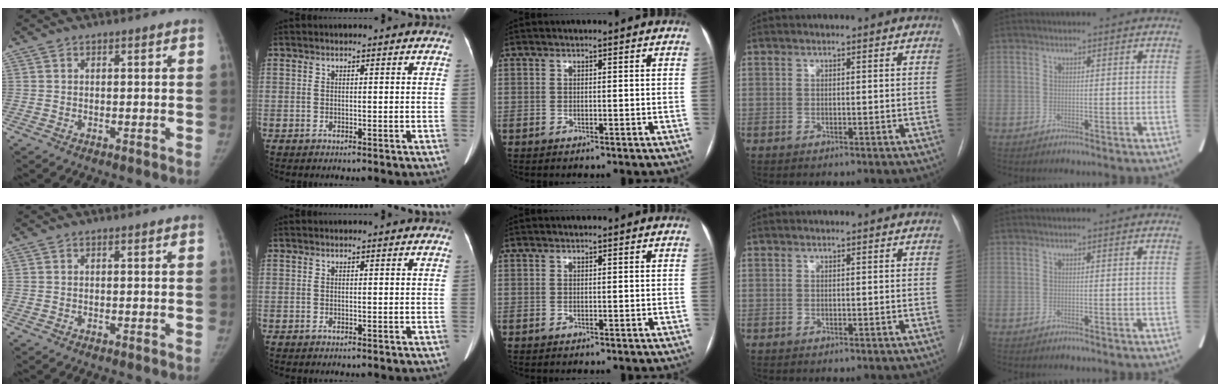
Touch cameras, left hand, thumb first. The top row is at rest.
{}